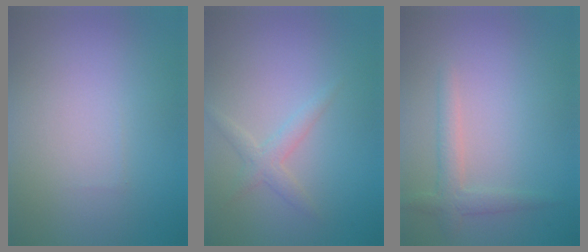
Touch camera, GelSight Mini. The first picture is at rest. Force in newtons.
{"total": 1.7, "press": 1.7, "slide": 0.1}
{"total": 2.1, "press": 2.1, "slide": 0.1}